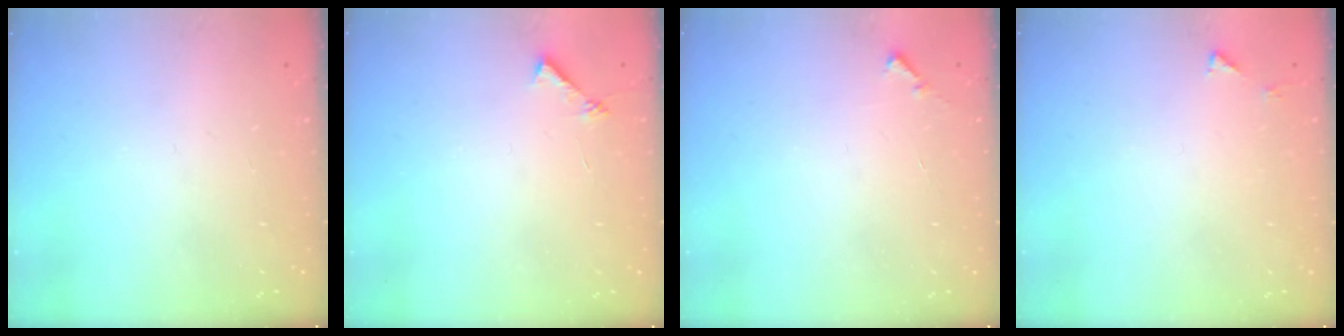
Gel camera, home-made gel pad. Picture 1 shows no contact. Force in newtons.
{"total": 5.6, "press": 5.5, "slide": 0.6}
{"total": 4.4, "press": 4.4, "slide": 0.3}
{"total": 3.5, "press": 3.5, "slide": 0.3}